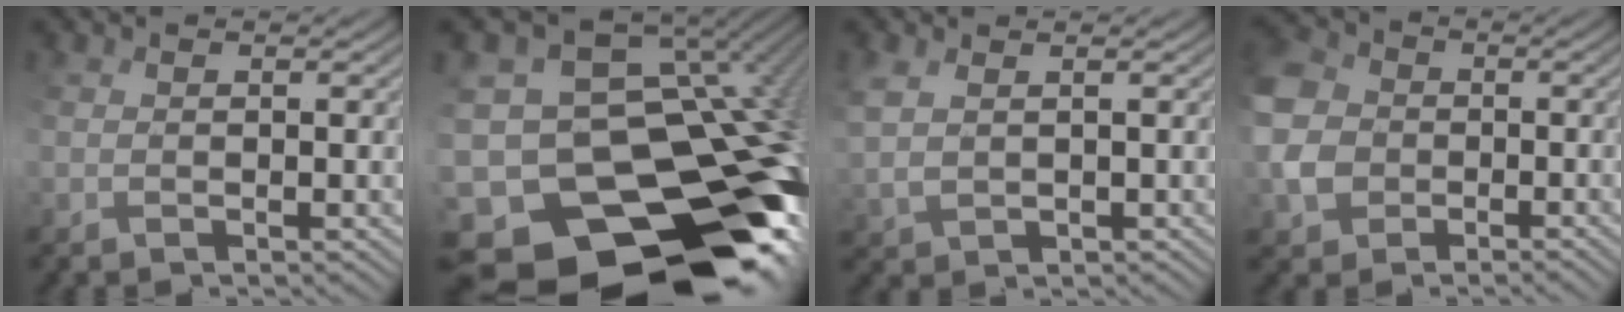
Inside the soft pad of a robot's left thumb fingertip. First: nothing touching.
{"total": 20.6, "force": [-10.6, 13.4, 11.5], "torque": [-0.184, -0.014, -0.132]}
{"total": 2.6, "force": [2.2, 1.0, 1.0], "torque": [-0.038, 0.010, 0.050]}
{"total": 5.7, "force": [-1.0, 5.0, 2.5], "torque": [-0.079, 0.005, -0.036]}